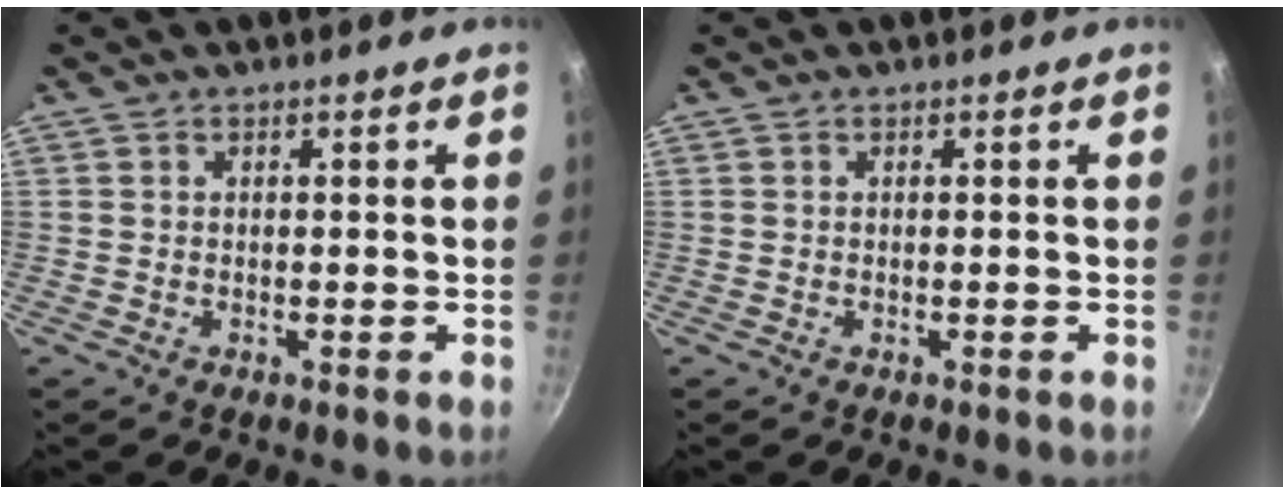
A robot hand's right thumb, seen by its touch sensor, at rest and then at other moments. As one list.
[{"total": 0.0}]